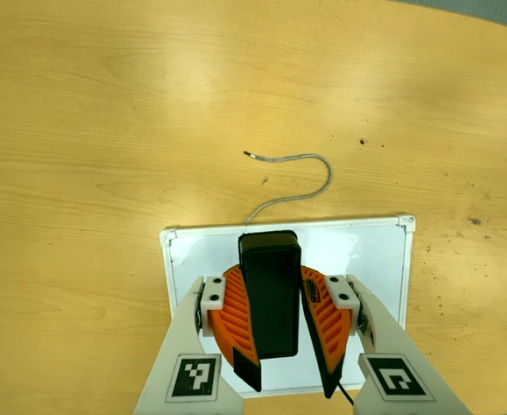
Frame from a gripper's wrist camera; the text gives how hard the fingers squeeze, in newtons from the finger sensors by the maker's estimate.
{"total": 10.8, "left": 9.8, "right": 11.9}